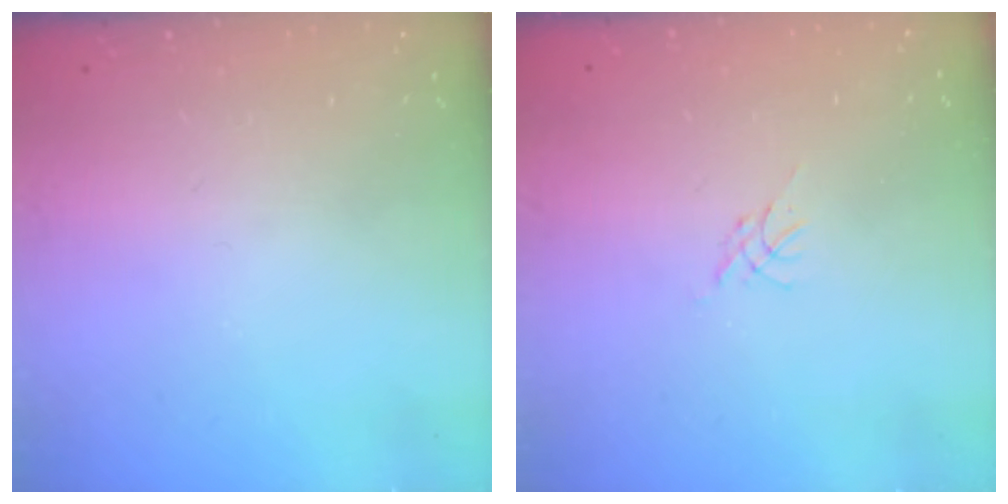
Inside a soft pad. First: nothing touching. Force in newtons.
{"total": 0.0}